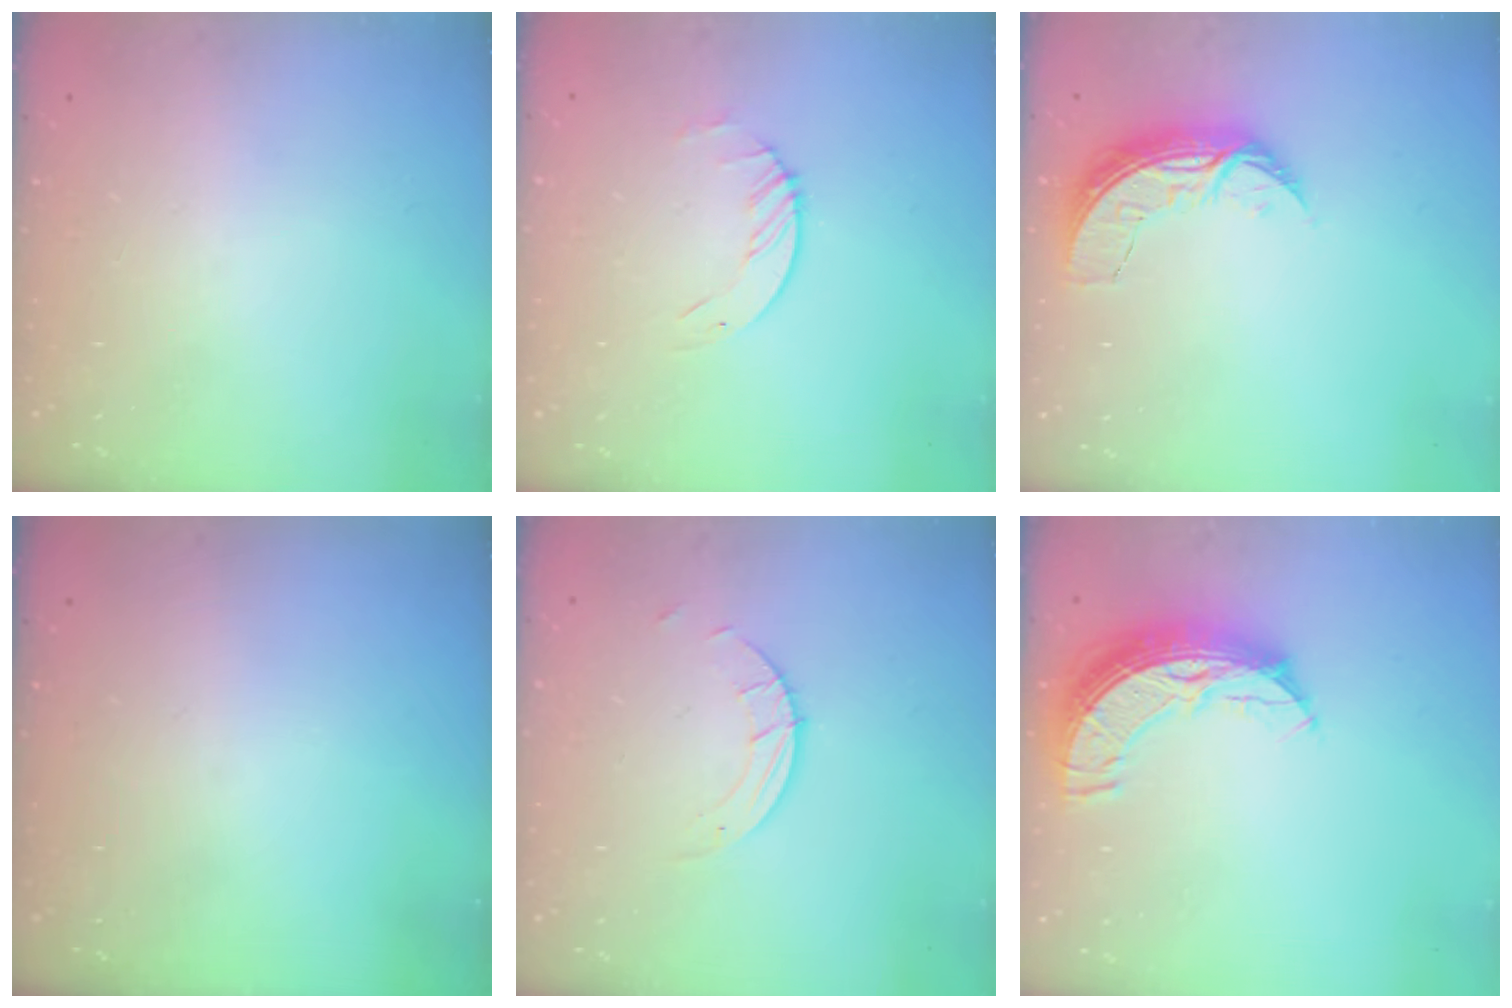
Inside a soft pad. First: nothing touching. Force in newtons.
{"total": 1.6, "press": 1.6, "slide": 0.2}
{"total": 7.3, "press": 7.3, "slide": 0.7}
{"total": 0.0}
{"total": 1.5, "press": 1.5, "slide": 0.1}
{"total": 10.9, "press": 10.9, "slide": 0.9}